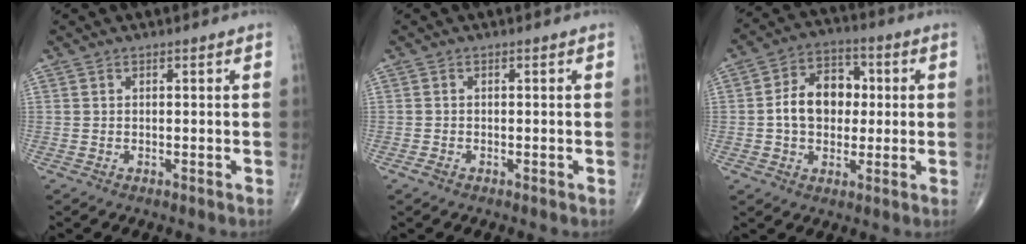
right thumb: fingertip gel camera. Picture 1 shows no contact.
{"total": 0.9, "force": [-0.5, 0.4, 0.6], "torque": [-0.011, -0.001, -0.011]}
{"total": 11.0, "force": [0.3, 8.1, 7.5], "torque": [-0.094, 0.022, -0.001]}